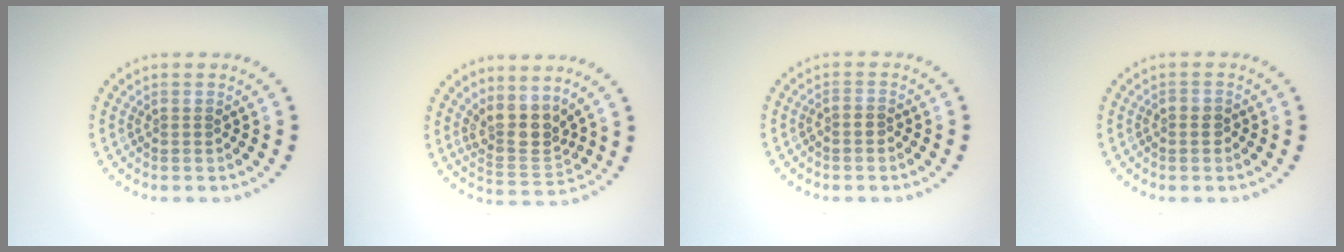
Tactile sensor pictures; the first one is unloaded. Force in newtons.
{"total": 3.6, "press": 2.8, "slide": 2.3}
{"total": 0.8, "press": 0.6, "slide": 0.5}
{"total": 0.8, "press": 0.7, "slide": 0.4}